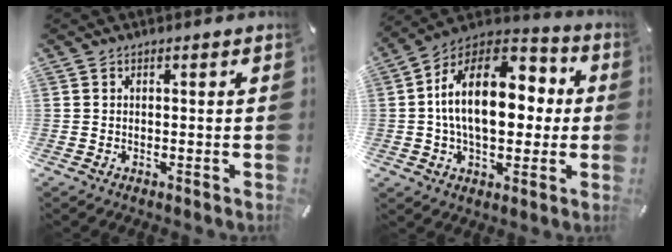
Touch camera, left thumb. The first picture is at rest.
{"total": 20.6, "force": [1.7, 13.1, 15.9], "torque": [-0.284, 0.007, 0.024]}